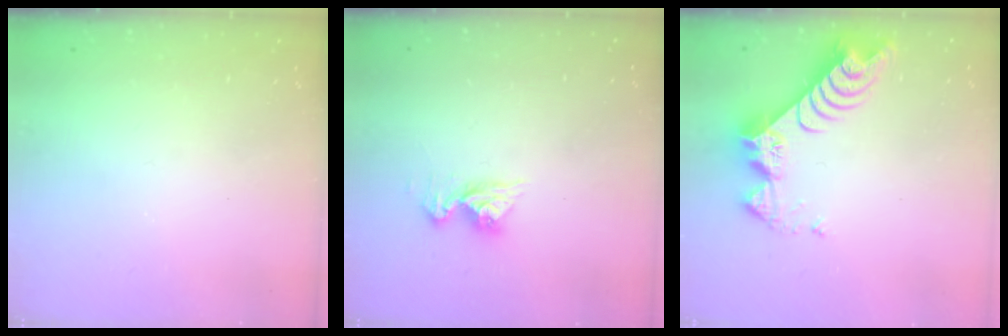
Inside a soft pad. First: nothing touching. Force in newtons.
{"total": 9.6, "press": 9.6, "slide": 1.0}
{"total": 10.7, "press": 10.7, "slide": 0.9}